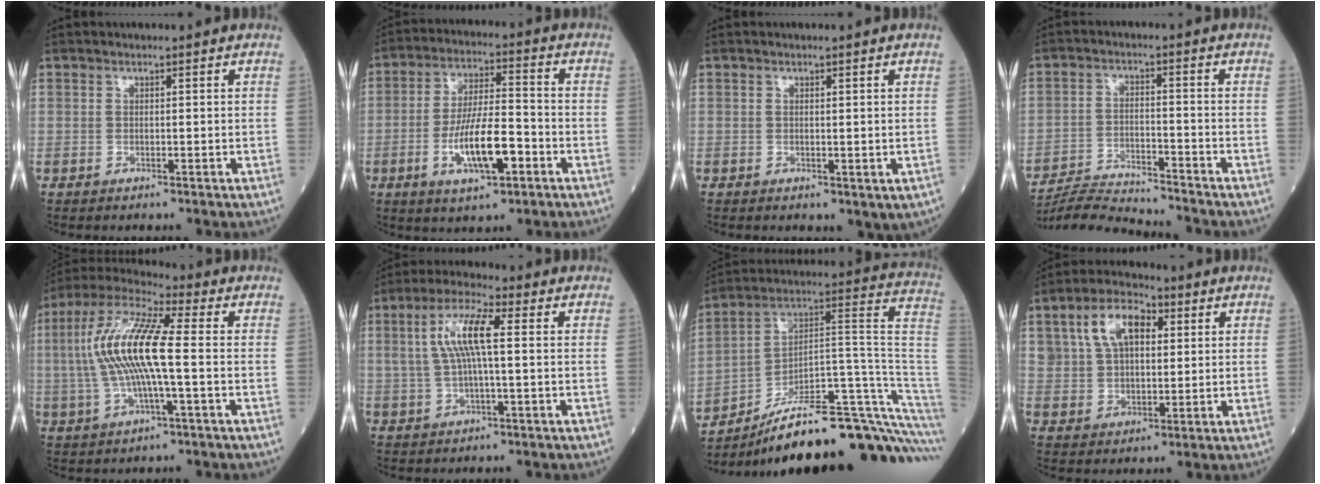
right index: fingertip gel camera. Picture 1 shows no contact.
{"total": 9.6, "force": [-3.4, 2.3, 8.6], "torque": [-0.162, 0.002, -0.059]}
{"total": 2.0, "force": [-0.1, 1.2, 1.6], "torque": [-0.021, -0.003, 0.008]}
{"total": 10.7, "force": [-10.5, -0.9, 1.9], "torque": [-0.028, -0.004, -0.183]}
{"total": 13.9, "force": [-0.2, 2.0, 13.7], "torque": [-0.288, 0.014, -0.010]}
{"total": 8.0, "force": [1.3, 1.3, 7.8], "torque": [-0.161, 0.018, 0.023]}
{"total": 27.1, "force": [-20.4, 1.5, 17.8], "torque": [-0.138, 0.048, -0.304]}
{"total": 9.6, "force": [3.4, 5.5, 7.0], "torque": [-0.136, 0.029, 0.065]}